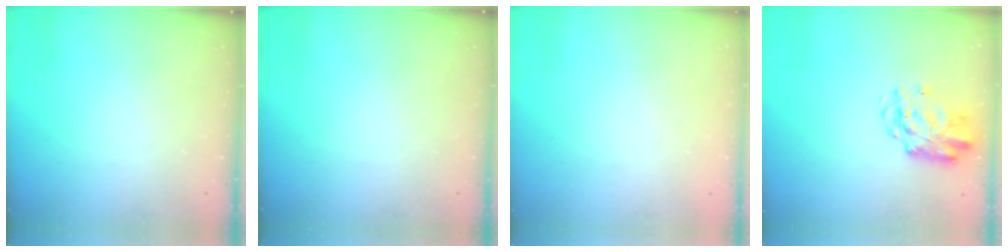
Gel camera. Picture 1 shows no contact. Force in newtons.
{"total": 0.0}
{"total": 1.9, "press": 1.9, "slide": 0.2}
{"total": 2.9, "press": 2.8, "slide": 0.7}